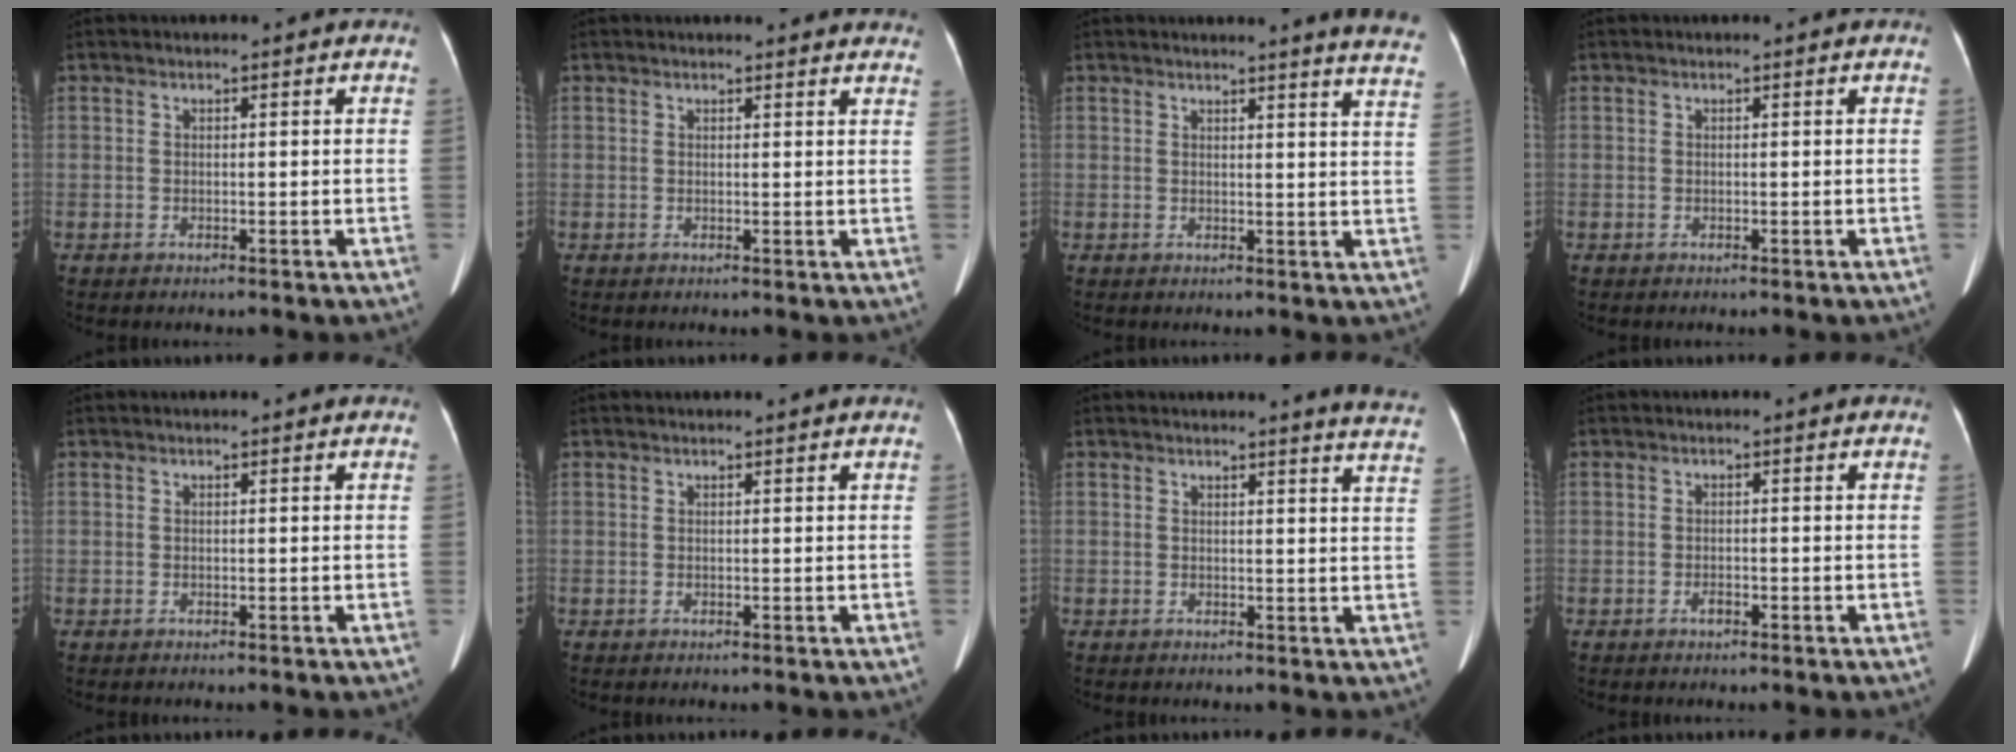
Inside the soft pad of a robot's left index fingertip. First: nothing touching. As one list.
[{"total": 7.9, "force": [7.6, 1.4, 1.8], "torque": [-0.003, 0.000, 0.060]}, {"total": 9.9, "force": [9.2, -1.2, 3.5], "torque": [-0.032, -0.077, 0.073]}, {"total": 0.0}, {"total": 0.0}, {"total": 0.6, "force": [0.5, -0.1, 0.2], "torque": [-0.007, 0.000, 0.011]}, {"total": 7.6, "force": [7.4, -0.5, 1.9], "torque": [-0.015, -0.055, 0.050]}, {"total": 1.0, "force": [-0.8, 0.4, 0.5], "torque": [-0.013, -0.001, -0.010]}]